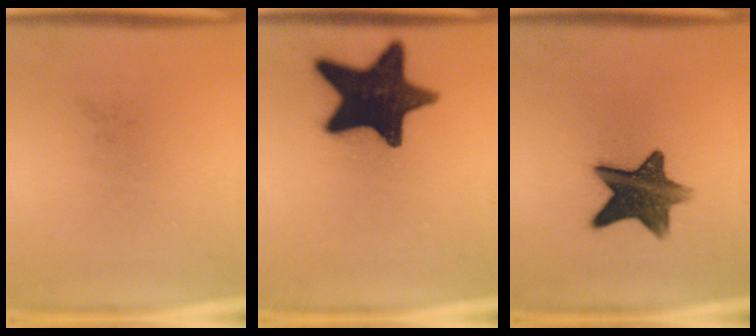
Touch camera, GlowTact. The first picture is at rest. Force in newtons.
{"total": 17.8}
{"total": 11.6}